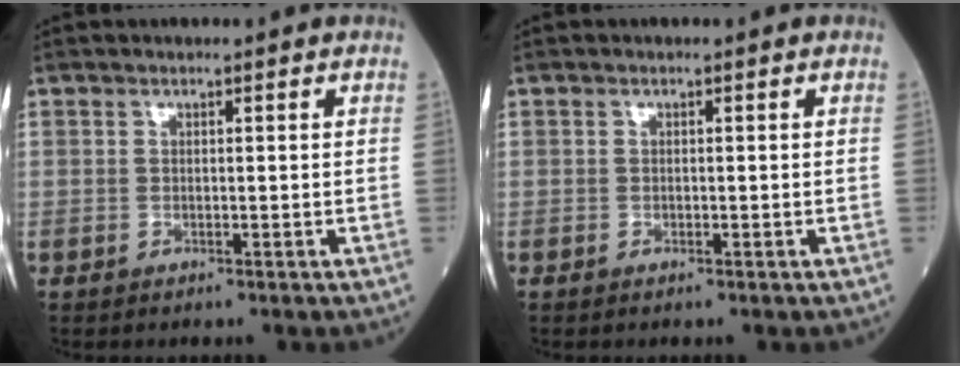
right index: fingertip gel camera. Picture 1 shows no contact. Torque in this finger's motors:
{"motor_torque": [-0.07, 0.17, -0.08, -0.02]}